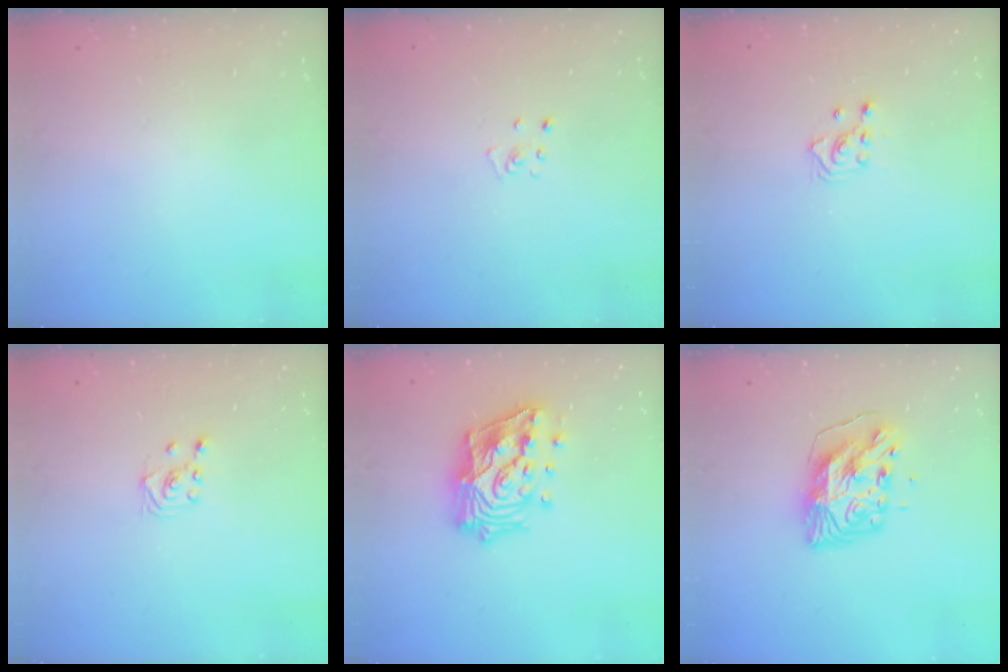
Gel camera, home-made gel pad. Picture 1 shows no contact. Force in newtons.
{"total": 3.2, "press": 3.2, "slide": 0.4}
{"total": 2.5, "press": 2.3, "slide": 1.0}
{"total": 2.3, "press": 2.2, "slide": 0.6}
{"total": 20.1, "press": 19.9, "slide": 3.0}
{"total": 10.5, "press": 10.4, "slide": 1.0}